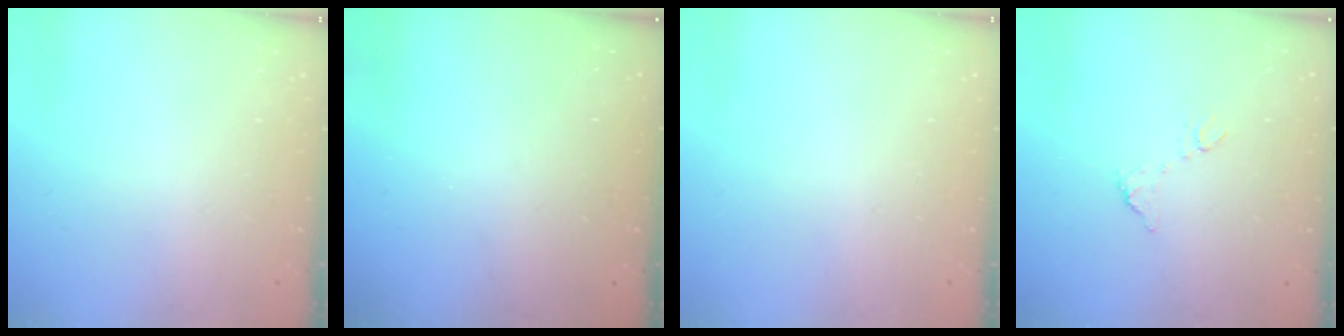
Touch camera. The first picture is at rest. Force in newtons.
{"total": 3.3, "press": 3.3, "slide": 0.1}
{"total": 0.0}
{"total": 5.8, "press": 5.8, "slide": 0.3}